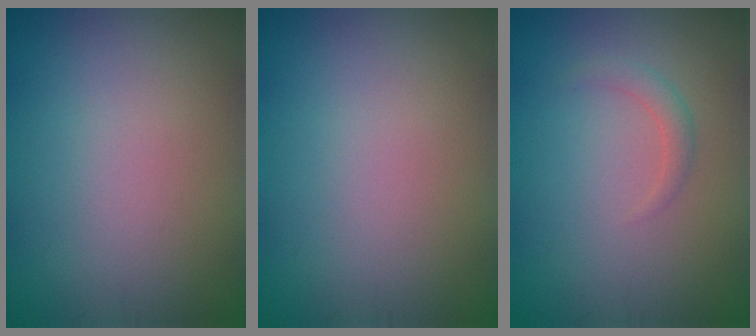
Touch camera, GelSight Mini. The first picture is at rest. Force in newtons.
{"total": 0.0}
{"total": 1.2, "press": 1.2, "slide": 0.1}